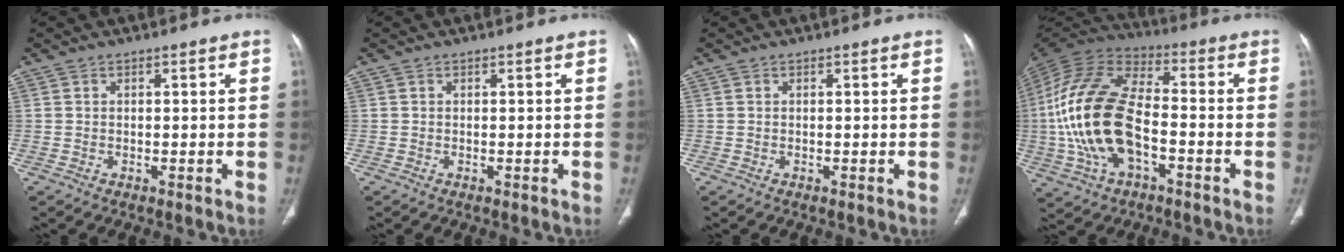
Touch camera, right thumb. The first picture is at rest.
{"total": 0.0}
{"total": 0.0}
{"total": 20.9, "force": [-3.8, 11.1, 17.3], "torque": [-0.360, 0.025, -0.071]}